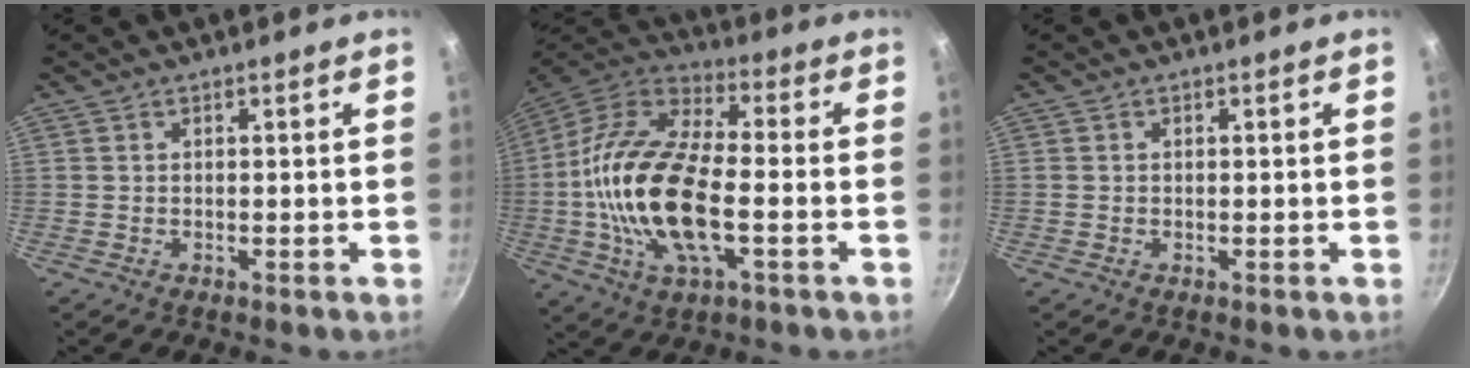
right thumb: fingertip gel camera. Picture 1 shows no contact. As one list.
[{"total": 21.5, "force": [-3.3, 9.6, 19.0], "torque": [-0.365, 0.029, -0.078]}, {"total": 0.0}]